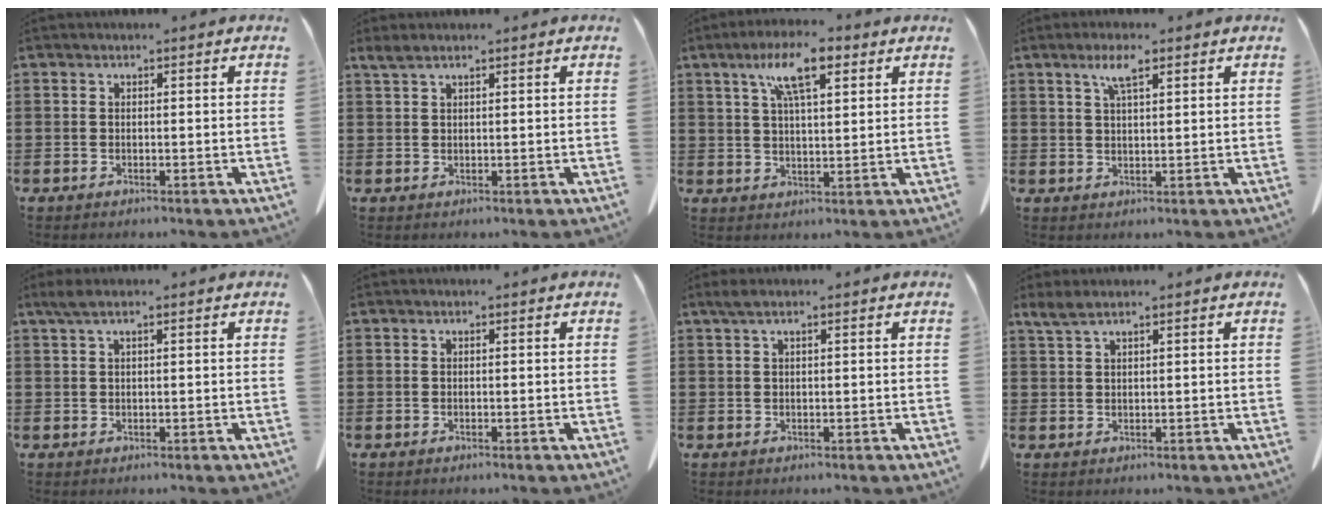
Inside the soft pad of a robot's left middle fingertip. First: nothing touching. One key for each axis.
{"total": 1.7, "fx": 1.2, "fy": 0.2, "fz": 1.1, "tx": -0.025, "ty": 0.002, "tz": 0.023}
{"total": 9.0, "fx": 5.1, "fy": 2.5, "fz": 7.0, "tx": -0.140, "ty": 0.002, "tz": 0.086}
{"total": 4.4, "fx": 2.6, "fy": 1.0, "fz": 3.3, "tx": -0.073, "ty": 0.008, "tz": 0.045}
{"total": 1.8, "fx": 0.9, "fy": 0.3, "fz": 1.5, "tx": -0.030, "ty": 0.001, "tz": 0.017}
{"total": 0.0}
{"total": 1.3, "fx": 0.6, "fy": 0.2, "fz": 1.2, "tx": -0.023, "ty": 0.001, "tz": 0.011}
{"total": 2.3, "fx": 1.7, "fy": 0.4, "fz": 1.5, "tx": -0.033, "ty": 0.002, "tz": 0.031}